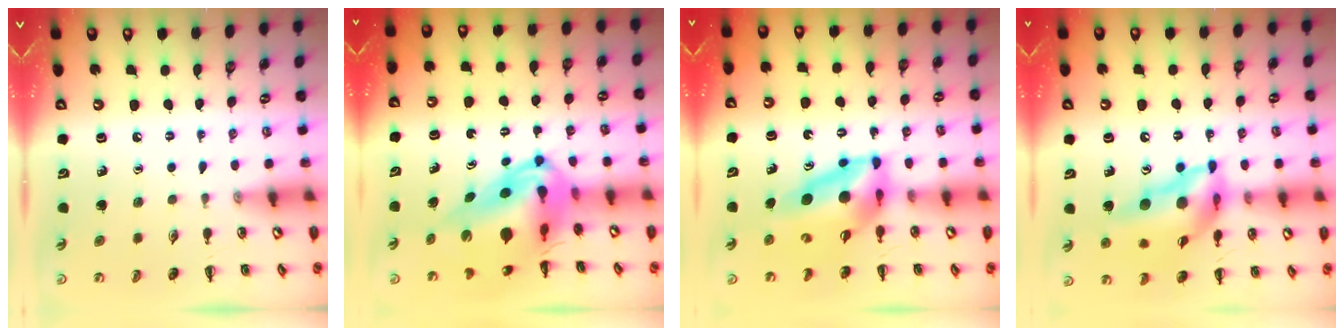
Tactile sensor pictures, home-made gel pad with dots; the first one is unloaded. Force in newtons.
{"total": 14.3, "press": 13.6, "slide": 4.6}
{"total": 11.6, "press": 10.9, "slide": 3.9}
{"total": 18.9, "press": 18.3, "slide": 4.9}